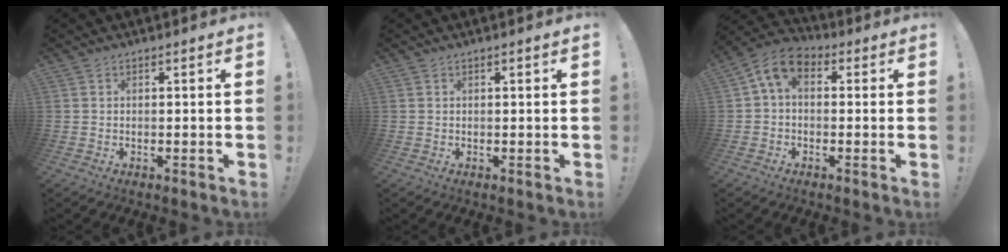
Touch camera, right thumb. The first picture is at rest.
{"total": 0.0}
{"total": 7.1, "force": [1.5, 4.6, 5.2], "torque": [-0.102, 0.006, 0.034]}